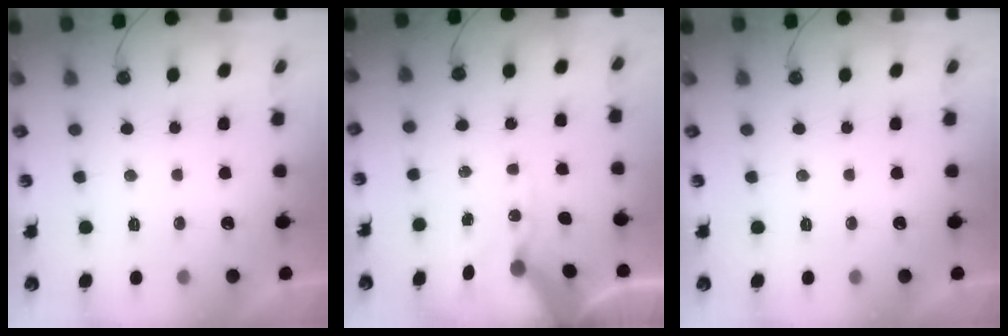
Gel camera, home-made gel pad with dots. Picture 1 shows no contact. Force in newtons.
{"total": 10.3, "press": 10.2, "slide": 1.4}
{"total": 0.0}